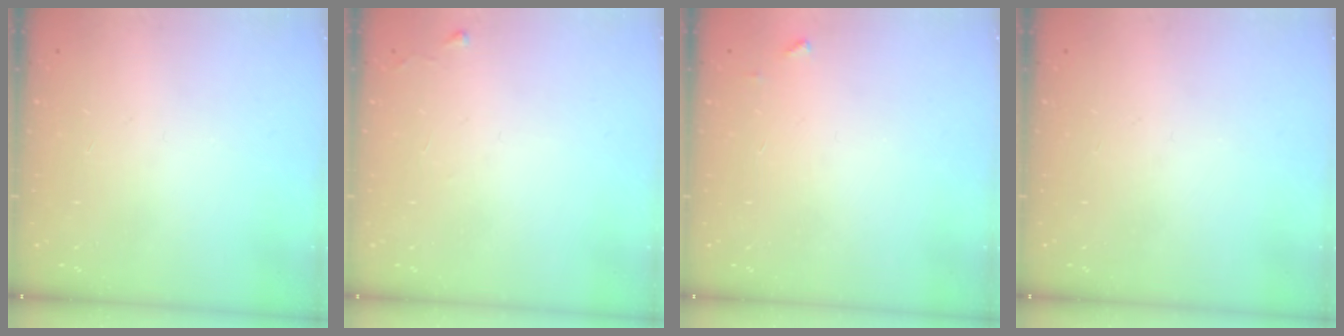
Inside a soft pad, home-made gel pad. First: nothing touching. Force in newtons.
{"total": 3.3, "press": 3.3, "slide": 0.5}
{"total": 3.6, "press": 3.6, "slide": 0.2}
{"total": 0.0}